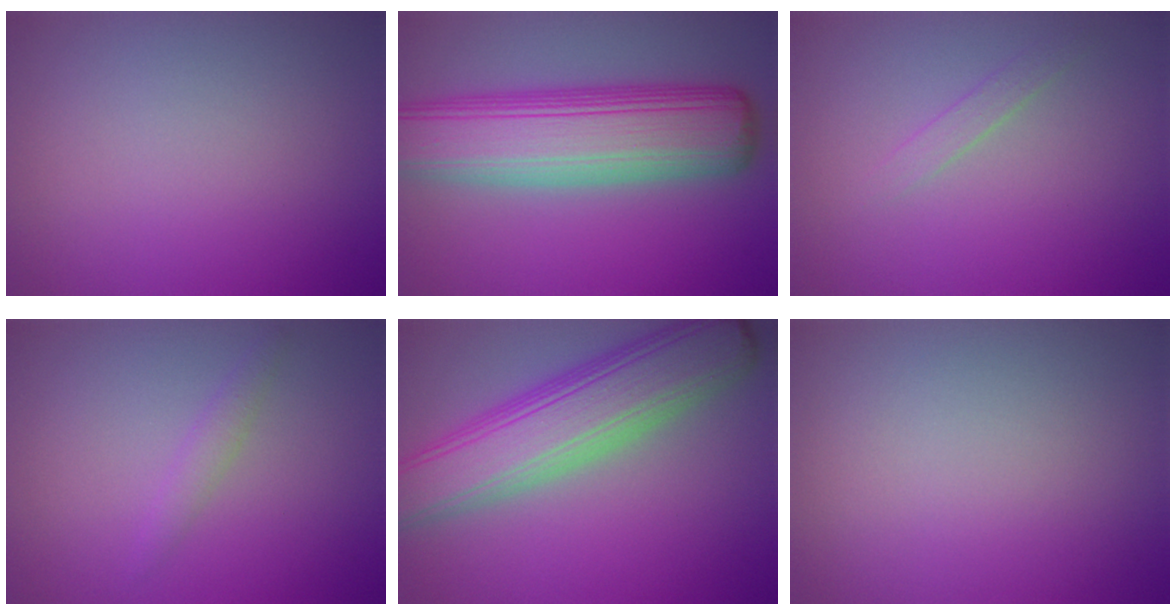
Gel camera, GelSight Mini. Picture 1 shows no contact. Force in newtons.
{"total": 10.5, "press": 10.5, "slide": 0.5}
{"total": 0.9, "press": 0.9, "slide": 0.1}
{"total": 1.2, "press": 1.2, "slide": 0.0}
{"total": 8.7, "press": 8.7, "slide": 0.4}
{"total": 0.0}